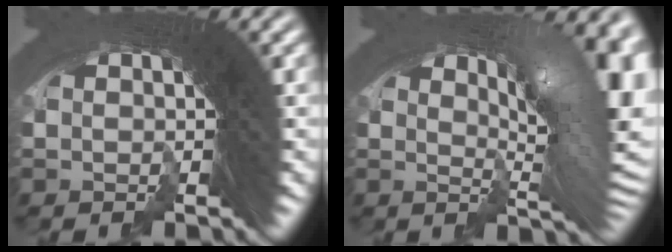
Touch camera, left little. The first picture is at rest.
{"total": 9.6, "force": [1.0, 3.8, 8.8], "torque": [-0.099, 0.014, 0.006]}